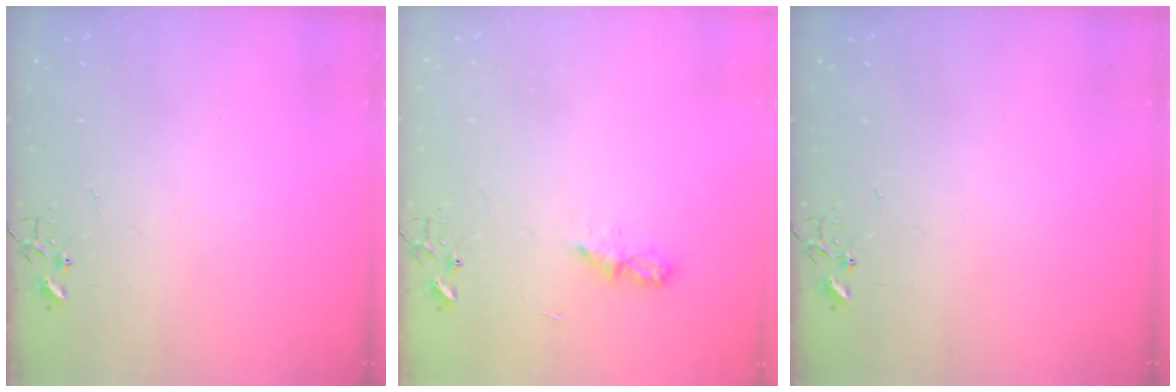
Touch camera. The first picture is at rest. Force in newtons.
{"total": 5.1, "press": 5.0, "slide": 0.6}
{"total": 0.0}